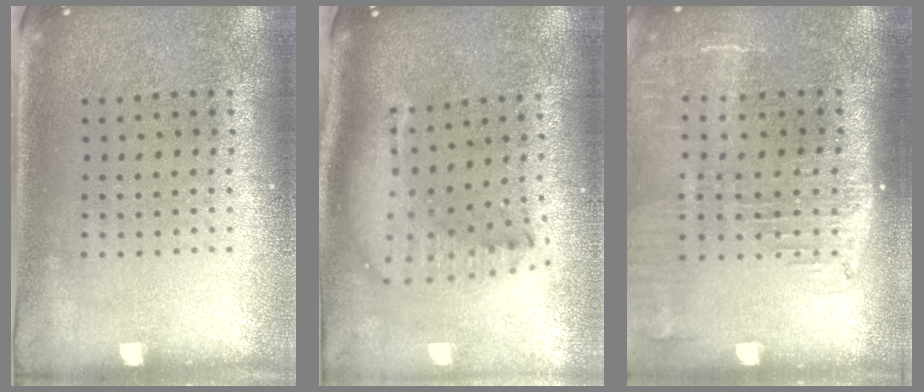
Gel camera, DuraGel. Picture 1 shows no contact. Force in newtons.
{"total": 2.1, "press": 1.7, "slide": 1.3}
{"total": 2.3, "press": 1.9, "slide": 1.4}